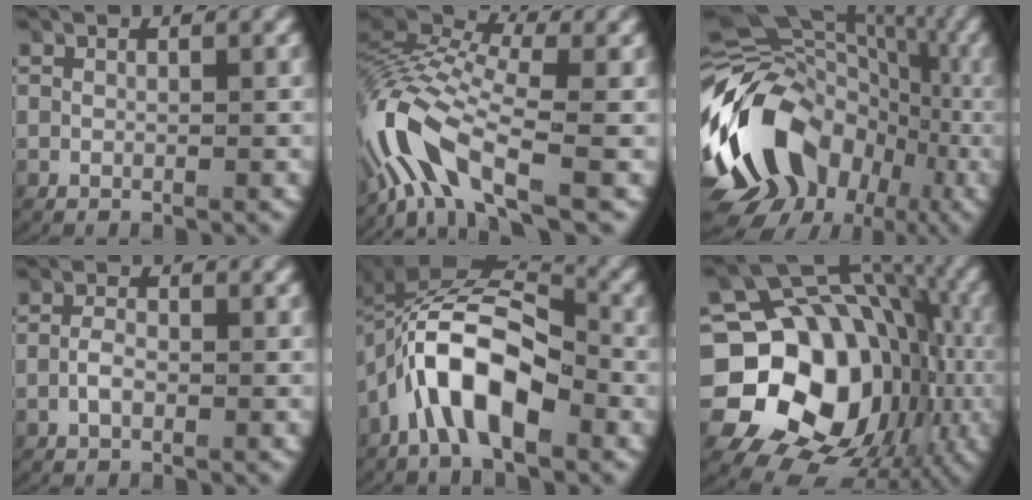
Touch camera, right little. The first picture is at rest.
{"total": 7.0, "force": [-1.6, 3.8, 5.7], "torque": [-0.144, -0.016, -0.026]}
{"total": 20.4, "force": [-2.6, 15.8, 12.6], "torque": [-0.229, -0.036, -0.036]}
{"total": 1.5, "force": [-0.9, 0.7, 0.9], "torque": [-0.024, -0.003, -0.016]}
{"total": 9.0, "force": [-0.9, 5.6, 7.0], "torque": [-0.138, 0.002, -0.023]}
{"total": 22.2, "force": [-2.7, 17.1, 13.8], "torque": [-0.229, -0.071, -0.026]}